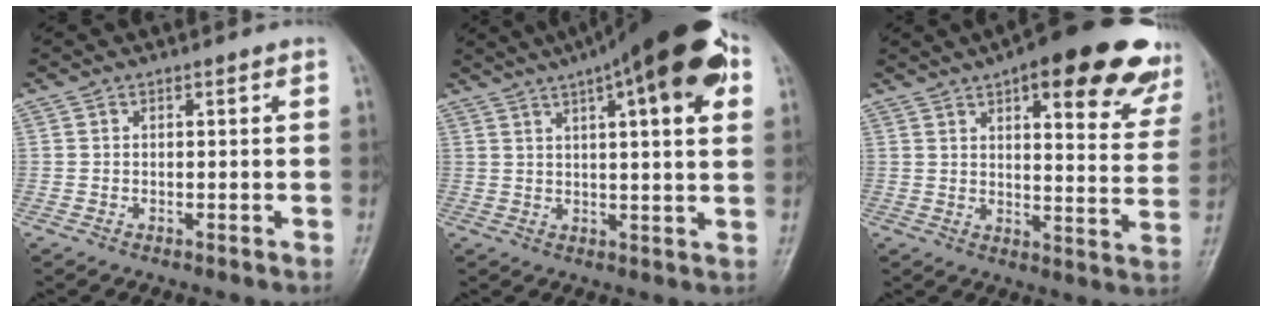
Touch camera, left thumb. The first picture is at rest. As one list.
[{"total": 20.0, "force": [9.4, 5.1, 16.8], "torque": [-0.239, 0.010, 0.133]}, {"total": 23.8, "force": [14.6, 7.8, 17.0], "torque": [-0.179, -0.039, 0.175]}]